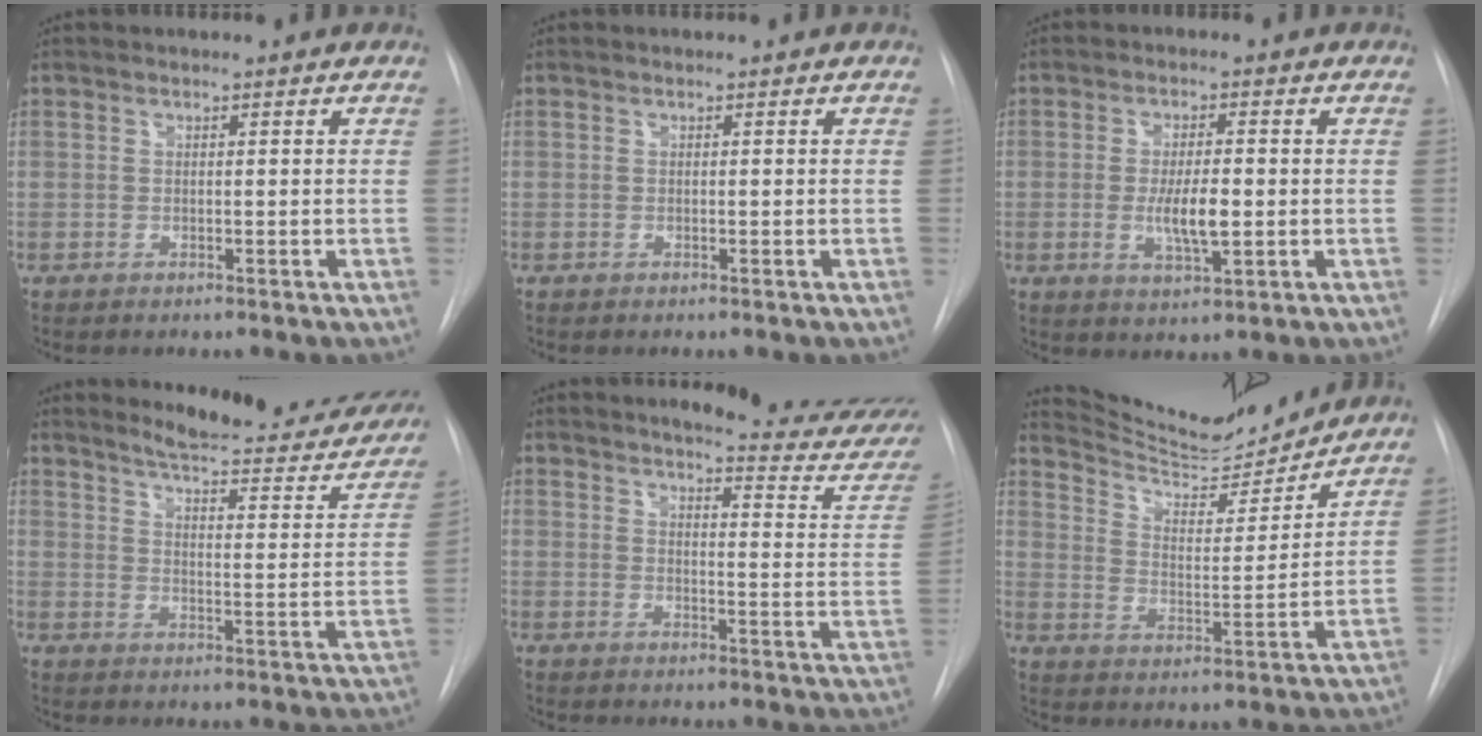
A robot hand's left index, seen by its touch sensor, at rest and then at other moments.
{"total": 0.0}
{"total": 5.7, "force": [-1.8, 1.2, 5.2], "torque": [-0.098, -0.013, -0.024]}
{"total": 19.1, "force": [17.5, 3.2, 6.9], "torque": [-0.080, -0.071, 0.209]}
{"total": 18.0, "force": [17.3, 1.1, 4.8], "torque": [-0.050, -0.123, 0.181]}
{"total": 13.1, "force": [12.8, 1.0, 2.7], "torque": [-0.050, -0.016, 0.204]}